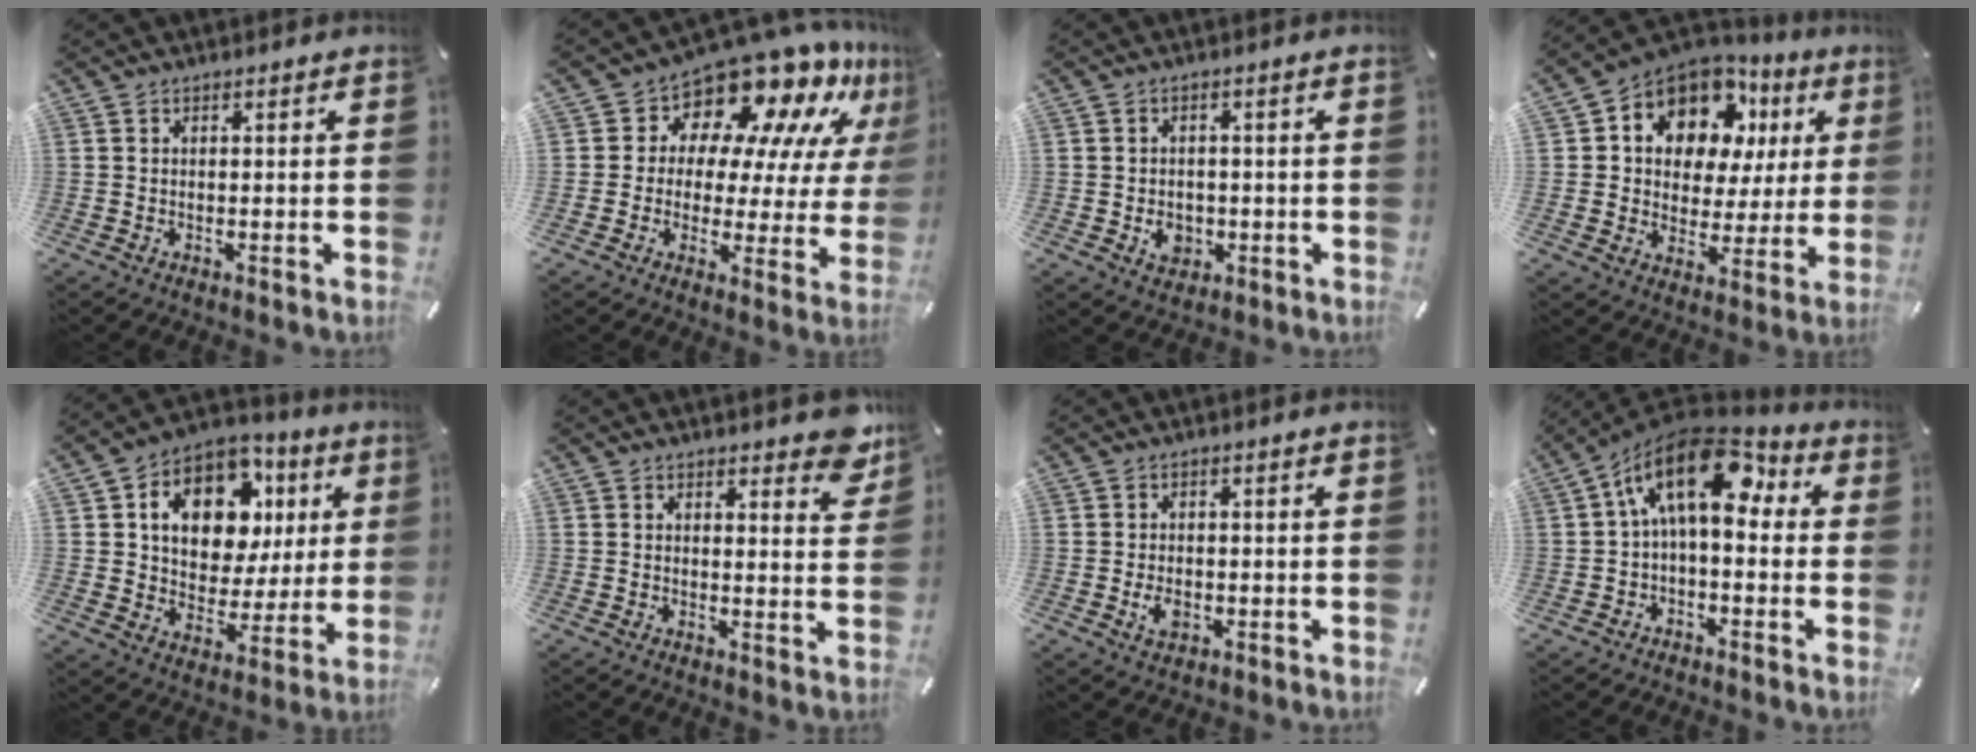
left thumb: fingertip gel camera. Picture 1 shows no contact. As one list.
[{"total": 13.0, "force": [10.8, 6.3, 3.7], "torque": [-0.064, -0.106, 0.179]}, {"total": 4.5, "force": [-1.2, 3.9, 1.8], "torque": [-0.020, -0.002, -0.021]}, {"total": 12.1, "force": [6.6, 9.1, 4.5], "torque": [-0.096, -0.043, 0.124]}, {"total": 15.2, "force": [6.0, 11.0, 8.6], "torque": [-0.146, -0.017, 0.113]}, {"total": 5.5, "force": [4.1, 2.6, 2.6], "torque": [-0.022, -0.024, 0.069]}, {"total": 3.1, "force": [-0.8, 2.3, 1.9], "torque": [-0.041, 0.001, -0.014]}, {"total": 16.1, "force": [4.2, 8.7, 12.9], "torque": [-0.225, -0.017, 0.064]}]